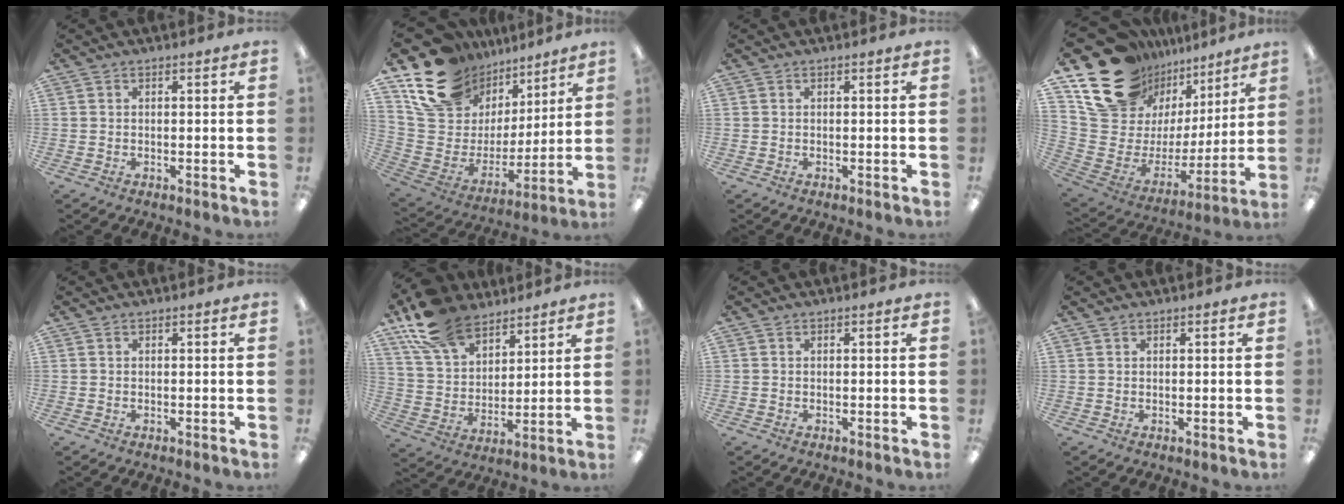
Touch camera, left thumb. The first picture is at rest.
{"total": 18.2, "force": [12.3, 11.8, 6.4], "torque": [-0.140, -0.068, 0.235]}
{"total": 0.0}
{"total": 20.8, "force": [14.8, 12.5, 7.5], "torque": [-0.137, -0.102, 0.287]}
{"total": 0.0}
{"total": 15.7, "force": [11.5, 8.5, 6.4], "torque": [-0.140, -0.049, 0.222]}
{"total": 0.0}
{"total": 0.7, "force": [0.5, 0.3, 0.3], "torque": [-0.007, 0.004, 0.008]}